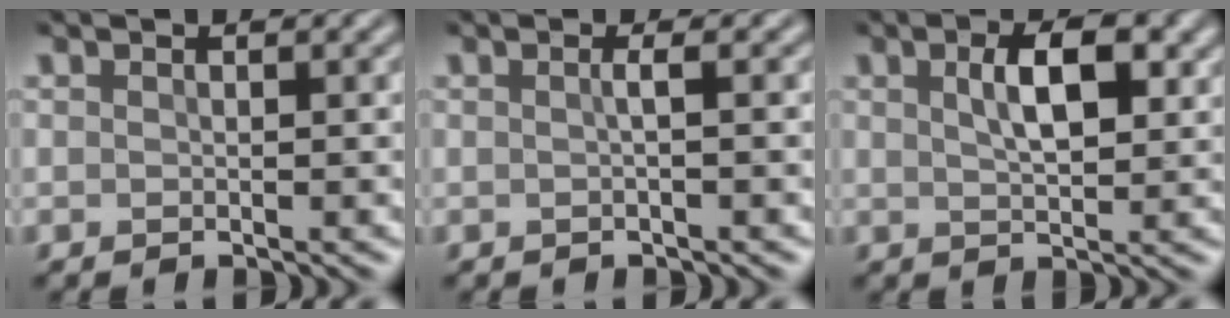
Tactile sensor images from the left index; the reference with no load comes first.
{"total": 1.1, "force": [0.0, 0.3, 1.0], "torque": [-0.015, 0.002, -0.004]}
{"total": 4.4, "force": [1.5, 1.8, 3.8], "torque": [-0.071, 0.006, 0.027]}